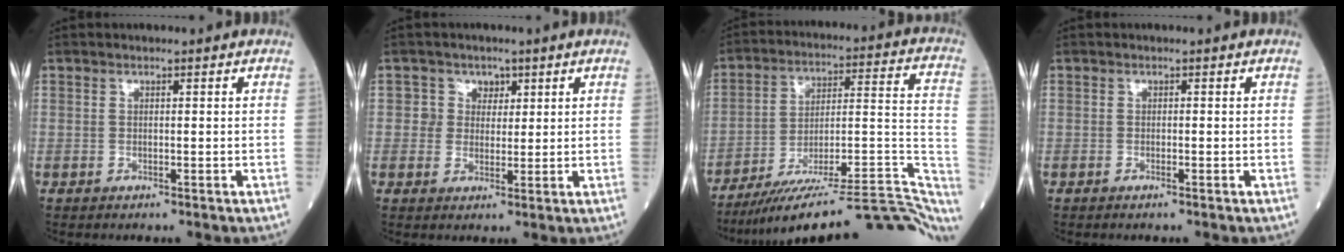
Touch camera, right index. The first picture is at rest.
{"total": 3.4, "force": [1.3, 3.1, 0.1], "torque": [0.010, 0.004, 0.016]}
{"total": 26.6, "force": [-21.9, 3.0, 14.9], "torque": [-0.117, 0.018, -0.310]}
{"total": 0.0}